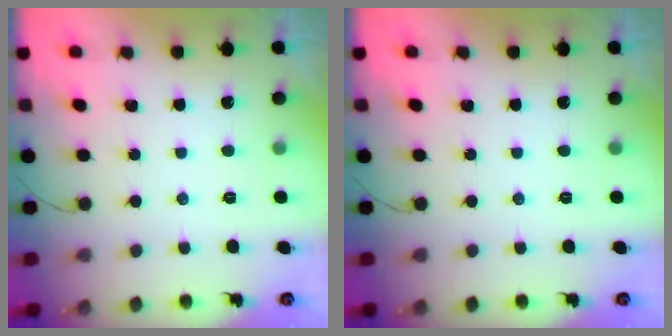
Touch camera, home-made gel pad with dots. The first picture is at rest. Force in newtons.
{"total": 0.0}